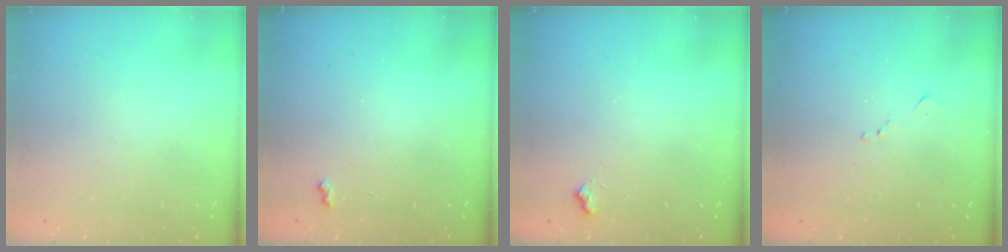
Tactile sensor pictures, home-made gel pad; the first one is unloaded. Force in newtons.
{"total": 3.4, "press": 3.4, "slide": 0.5}
{"total": 6.0, "press": 6.0, "slide": 0.8}
{"total": 6.1, "press": 6.1, "slide": 0.8}